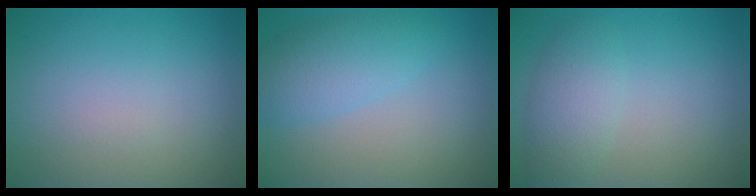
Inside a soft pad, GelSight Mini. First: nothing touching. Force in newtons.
{"total": 3.9, "press": 3.9, "slide": 0.2}
{"total": 2.6, "press": 2.6, "slide": 0.2}